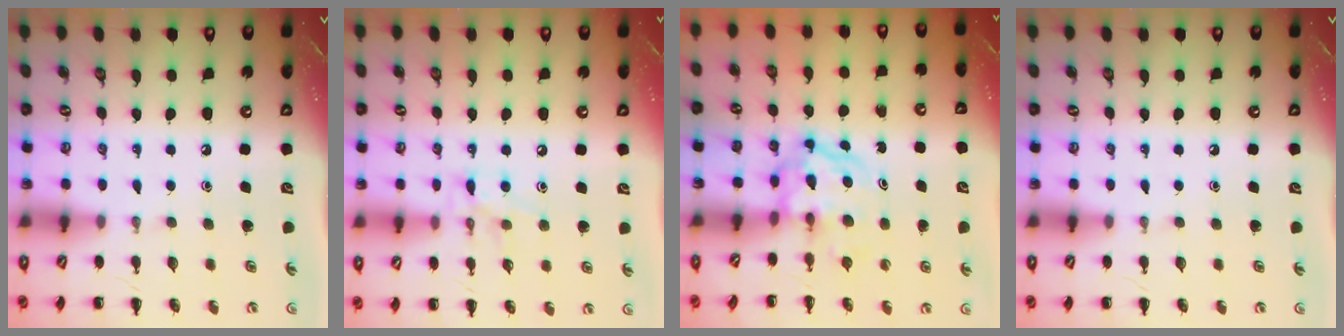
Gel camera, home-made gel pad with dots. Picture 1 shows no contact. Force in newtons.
{"total": 8.3, "press": 8.1, "slide": 1.3}
{"total": 4.0, "press": 4.0, "slide": 0.5}
{"total": 0.0}